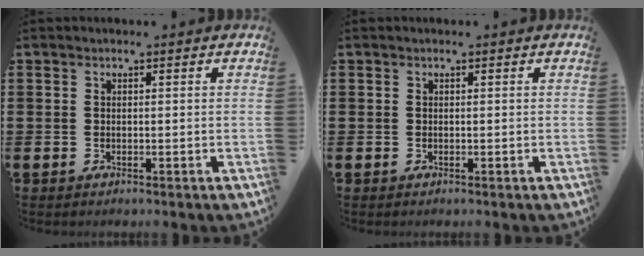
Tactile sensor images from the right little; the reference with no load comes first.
{"total": 0.0}